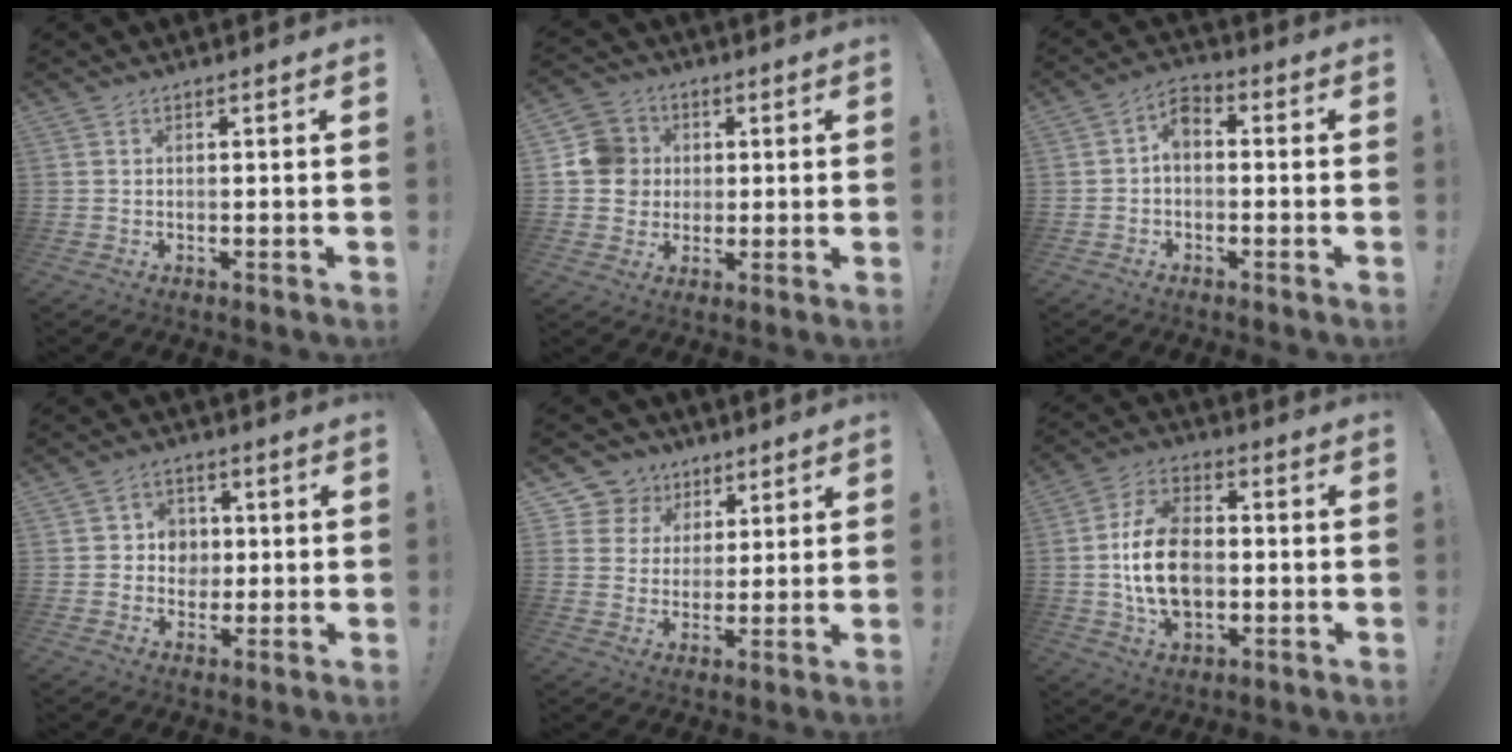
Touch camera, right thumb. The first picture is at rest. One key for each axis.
{"total": 10.5, "fx": 1.3, "fy": 10.0, "fz": 3.0, "tx": -0.033, "ty": 0.007, "tz": 0.029}
{"total": 4.7, "fx": -0.6, "fy": 3.2, "fz": 3.3, "tx": -0.065, "ty": 0.007, "tz": -0.010}
{"total": 5.9, "fx": 0.2, "fy": 5.9, "fz": 0.9, "tx": -0.014, "ty": -0.002, "tz": 0.006}
{"total": 8.8, "fx": 4.5, "fy": 7.4, "fz": 1.8, "tx": -0.025, "ty": -0.032, "tz": 0.091}
{"total": 17.2, "fx": -1.2, "fy": 12.1, "fz": 12.2, "tx": -0.207, "ty": 0.009, "tz": -0.022}